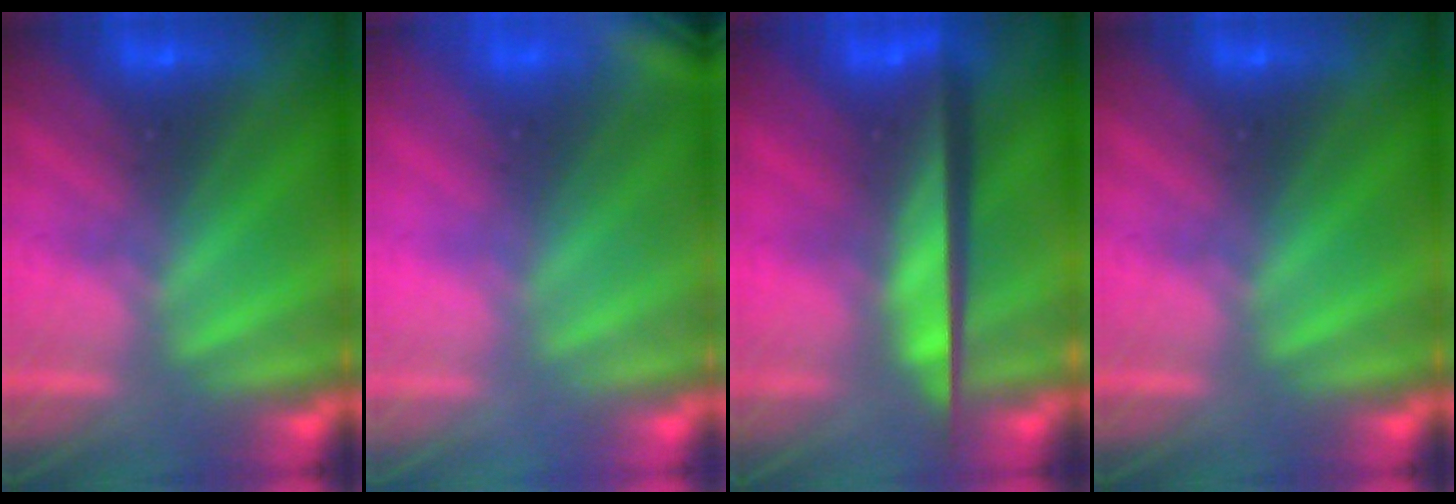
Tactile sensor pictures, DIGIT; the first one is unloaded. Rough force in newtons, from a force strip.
{"total": 2.7}
{"total": 11.6}
{"total": 0.0}